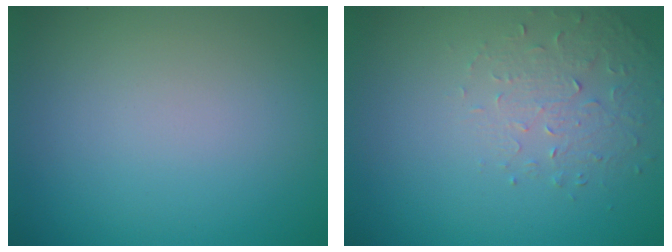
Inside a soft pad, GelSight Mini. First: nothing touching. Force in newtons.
{"total": 1.6, "press": 1.1, "slide": 1.2}